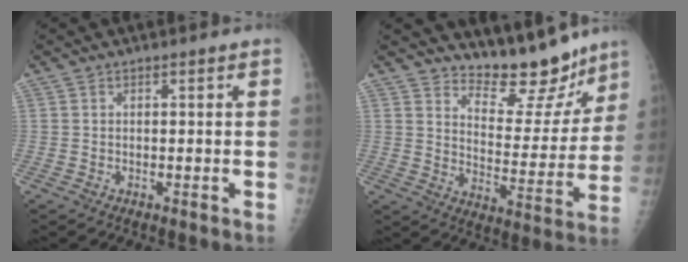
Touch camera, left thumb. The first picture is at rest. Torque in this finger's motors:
{"motor_torque": [0.21, 0.02, -0.32, -0.35, 0.06]}